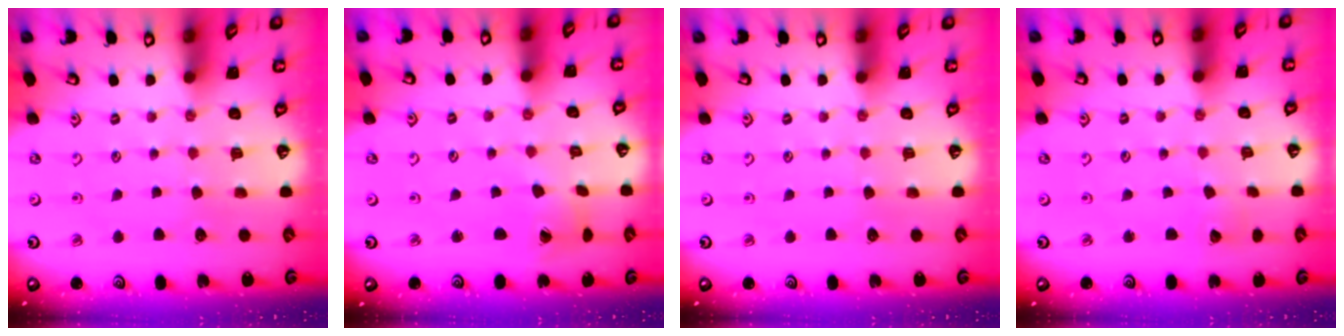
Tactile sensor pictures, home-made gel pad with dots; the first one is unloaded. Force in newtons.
{"total": 2.5, "press": 2.5, "slide": 0.4}
{"total": 0.0}
{"total": 2.0, "press": 2.0, "slide": 0.2}